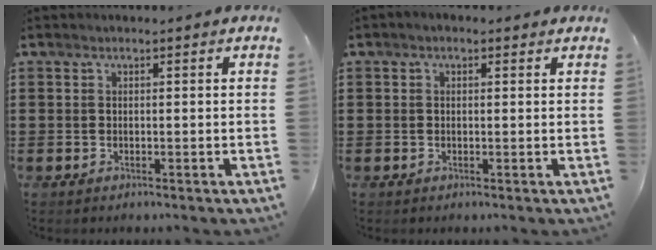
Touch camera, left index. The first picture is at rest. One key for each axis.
{"total": 1.0, "fx": 0.1, "fy": 0.7, "fz": 0.7, "tx": -0.014, "ty": 0.006, "tz": 0.001}